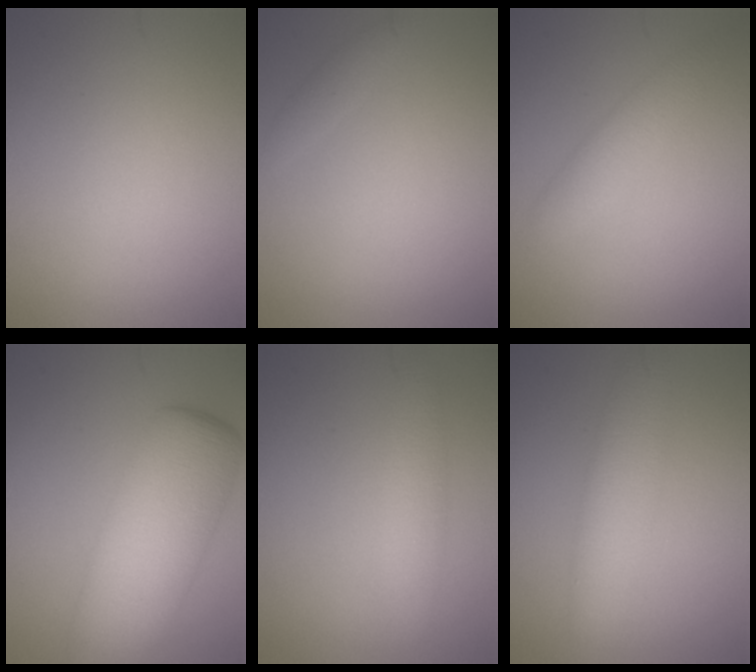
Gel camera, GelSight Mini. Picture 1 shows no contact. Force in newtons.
{"total": 0.8, "press": 0.8, "slide": 0.0}
{"total": 2.3, "press": 2.3, "slide": 0.1}
{"total": 10.0, "press": 10.0, "slide": 0.3}
{"total": 2.5, "press": 2.5, "slide": 0.1}
{"total": 3.9, "press": 3.9, "slide": 0.0}